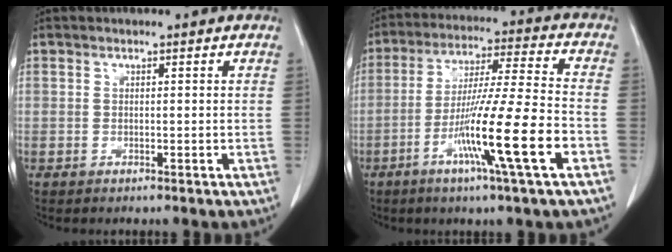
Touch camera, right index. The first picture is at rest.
{"total": 15.2, "force": [-5.9, -1.1, 13.9], "torque": [-0.251, -0.018, -0.108]}